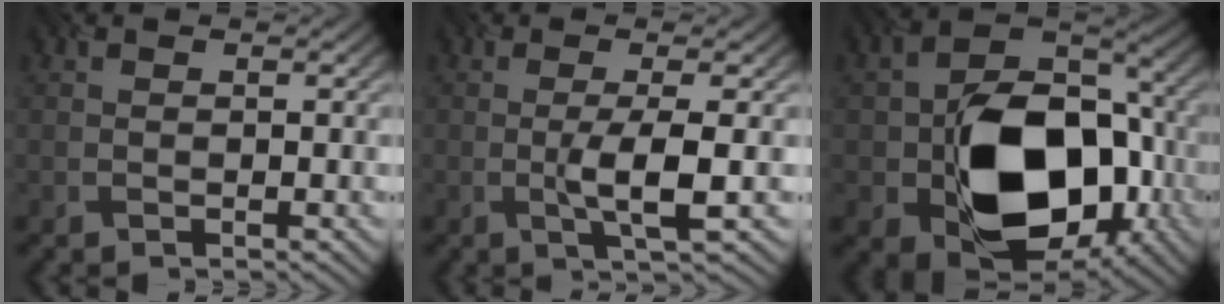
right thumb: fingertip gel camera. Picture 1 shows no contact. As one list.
[{"total": 4.1, "force": [-0.8, 0.5, 4.0], "torque": [-0.076, 0.003, -0.016]}, {"total": 15.6, "force": [-4.4, 11.0, 10.2], "torque": [-0.145, -0.022, -0.066]}]